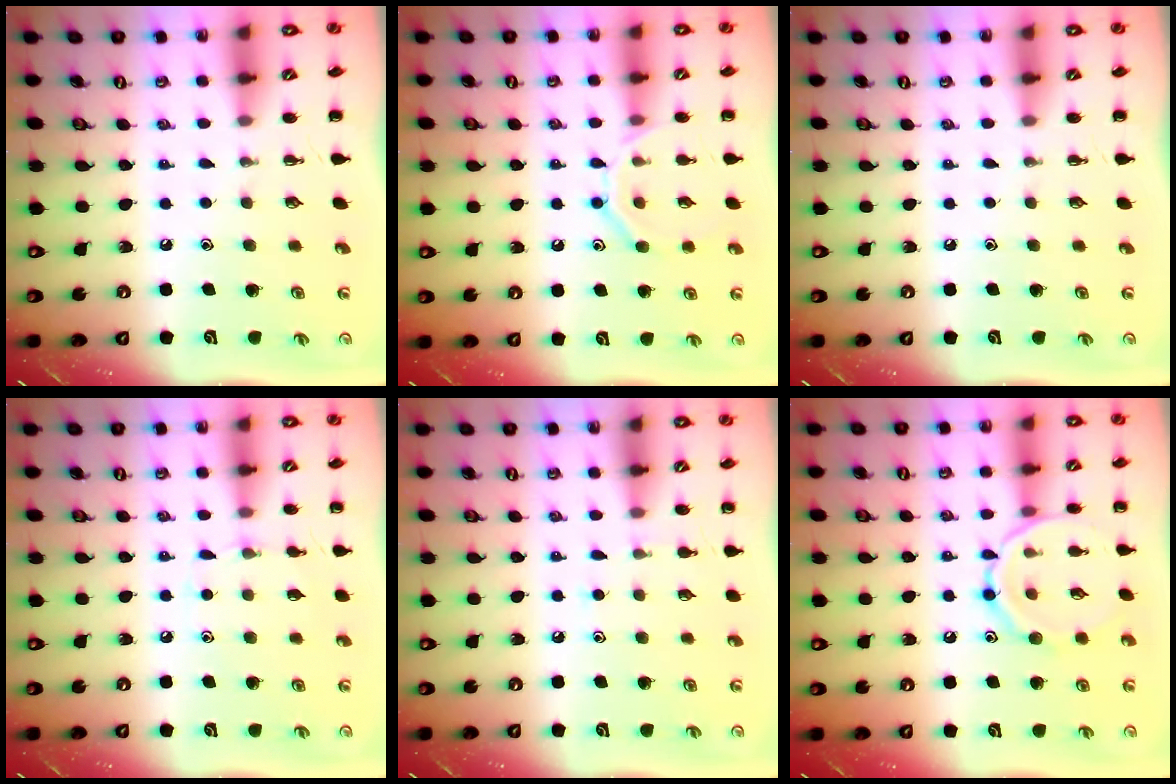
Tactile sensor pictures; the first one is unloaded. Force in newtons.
{"total": 10.6, "press": 10.5, "slide": 1.5}
{"total": 0.0}
{"total": 7.0, "press": 6.7, "slide": 1.8}
{"total": 4.7, "press": 4.4, "slide": 1.8}
{"total": 12.6, "press": 12.6, "slide": 0.6}